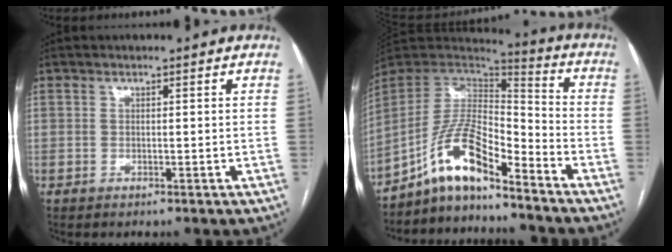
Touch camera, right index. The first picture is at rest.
{"total": 11.6, "force": [-8.4, 2.7, 7.6], "torque": [-0.149, 0.028, -0.153]}